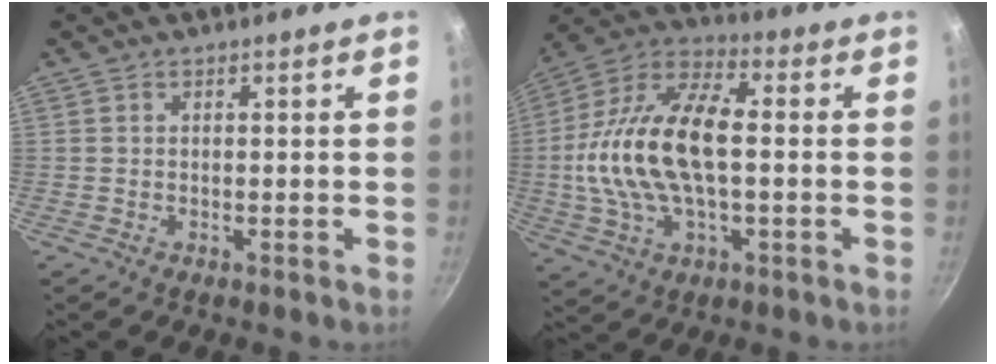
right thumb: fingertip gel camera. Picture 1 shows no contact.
{"total": 20.3, "force": [-0.5, 10.4, 17.4], "torque": [-0.331, 0.036, -0.021]}